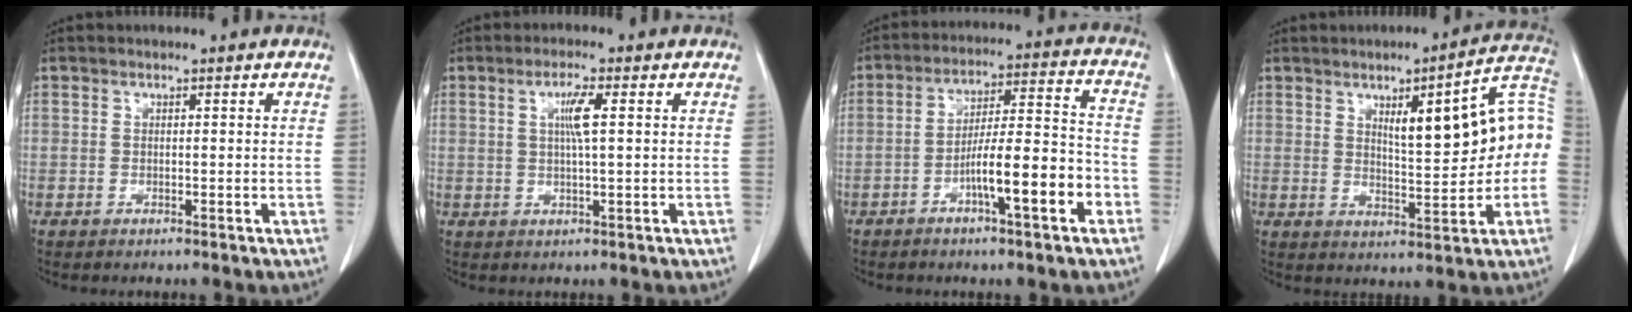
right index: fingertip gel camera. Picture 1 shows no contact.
{"total": 3.9, "force": [0.9, 0.1, 3.8], "torque": [-0.070, 0.000, 0.016]}
{"total": 11.3, "force": [-4.7, 1.1, 10.2], "torque": [-0.161, 0.017, -0.074]}
{"total": 13.4, "force": [1.4, 2.7, 13.0], "torque": [-0.173, 0.033, 0.022]}